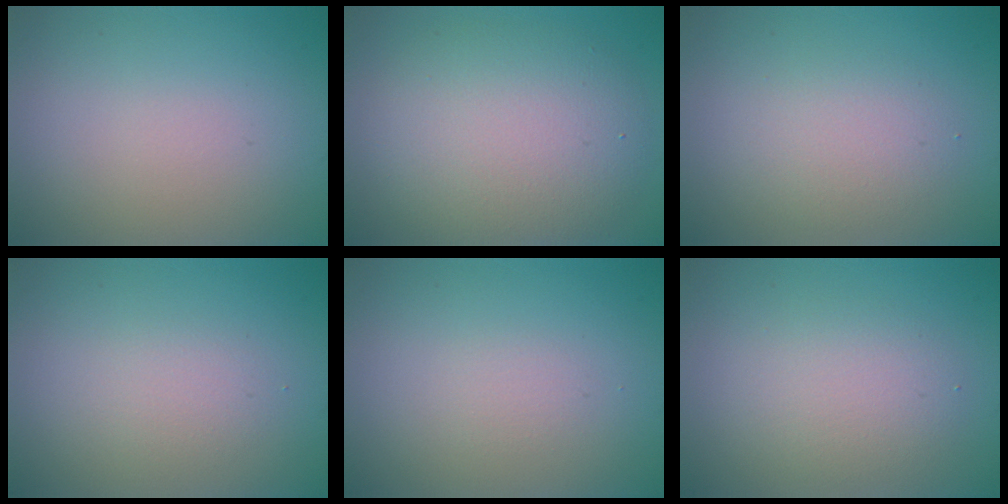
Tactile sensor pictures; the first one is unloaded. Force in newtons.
{"total": 7.5, "press": 7.5, "slide": 0.3}
{"total": 2.4, "press": 2.4, "slide": 0.0}
{"total": 1.4, "press": 1.4, "slide": 0.1}
{"total": 0.7, "press": 0.7, "slide": 0.1}
{"total": 2.8, "press": 2.8, "slide": 0.2}